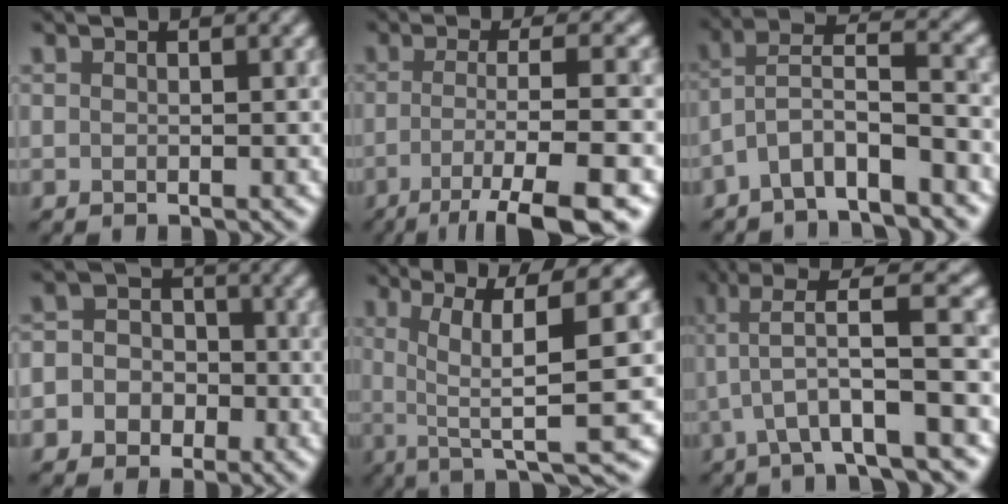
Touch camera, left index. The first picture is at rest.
{"total": 8.3, "force": [-3.6, 1.4, 7.4], "torque": [-0.100, 0.009, -0.049]}
{"total": 5.3, "force": [-3.7, 1.1, 3.6], "torque": [-0.069, 0.021, -0.062]}
{"total": 5.0, "force": [-2.1, 4.5, 1.0], "torque": [-0.002, 0.017, -0.044]}
{"total": 9.1, "force": [0.6, 1.5, 9.0], "torque": [-0.122, 0.019, 0.020]}
{"total": 7.9, "force": [0.0, 1.1, 7.8], "torque": [-0.125, 0.035, 0.010]}